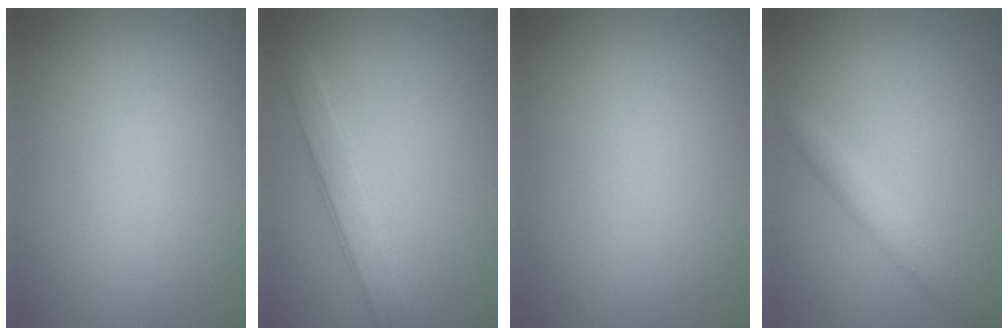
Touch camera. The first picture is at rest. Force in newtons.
{"total": 2.8, "press": 2.8, "slide": 0.1}
{"total": 0.0}
{"total": 1.9, "press": 1.9, "slide": 0.0}